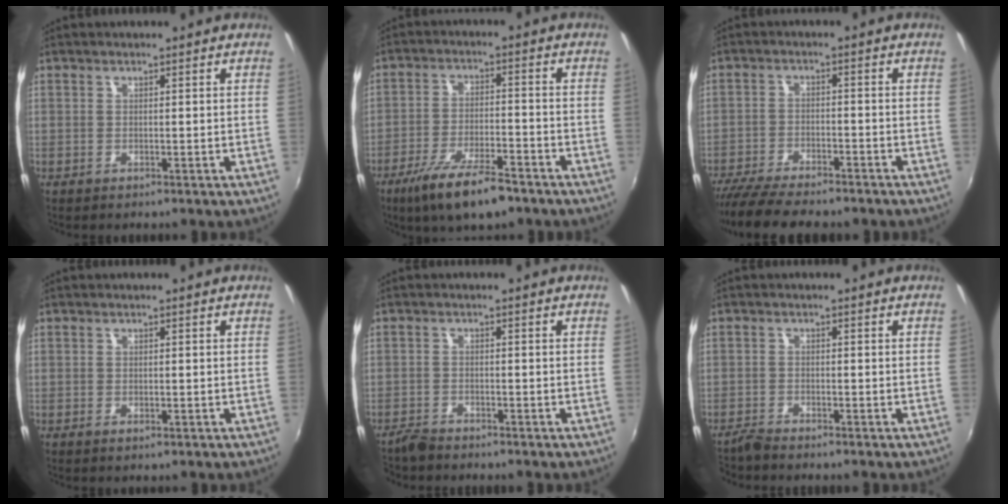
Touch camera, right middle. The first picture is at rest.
{"total": 12.0, "force": [-8.4, 3.1, 7.9], "torque": [-0.170, -0.026, -0.146]}
{"total": 12.2, "force": [-10.6, 2.3, 5.7], "torque": [-0.127, -0.036, -0.174]}
{"total": 0.7, "force": [-0.4, 0.4, 0.5], "torque": [-0.007, -0.004, -0.007]}
{"total": 2.6, "force": [-2.5, 0.6, 0.3], "torque": [-0.016, -0.006, -0.054]}
{"total": 2.1, "force": [-2.1, 0.0, 0.3], "torque": [-0.014, -0.008, -0.046]}